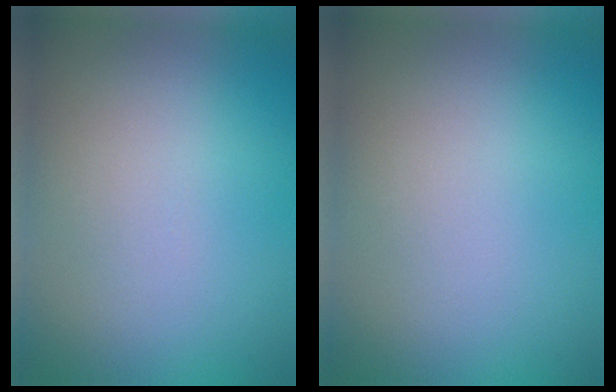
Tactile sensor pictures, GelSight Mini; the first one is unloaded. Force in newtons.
{"total": 0.0}